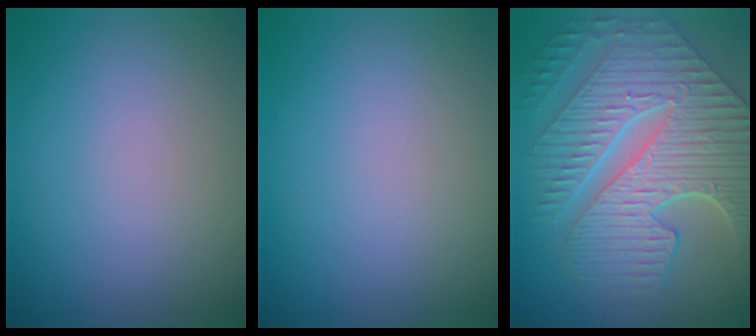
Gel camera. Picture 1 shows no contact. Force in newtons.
{"total": 0.0}
{"total": 10.1, "press": 7.1, "slide": 7.1}